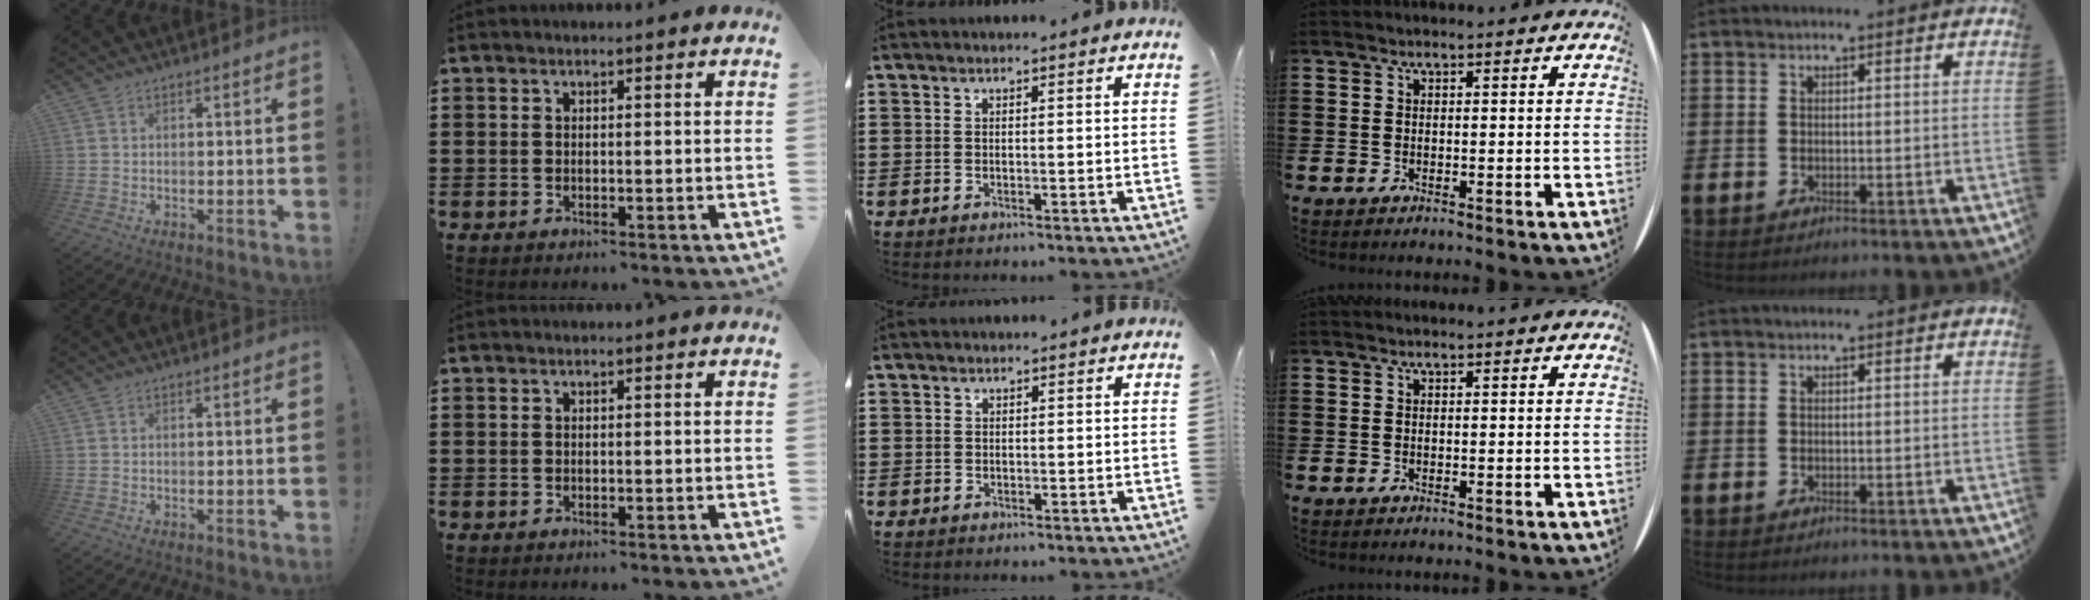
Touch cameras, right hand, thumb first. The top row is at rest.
{"middle": {"total": 0.5, "force": [-0.1, 0.5, 0.1], "torque": [-0.003, -0.001, -0.002]}}